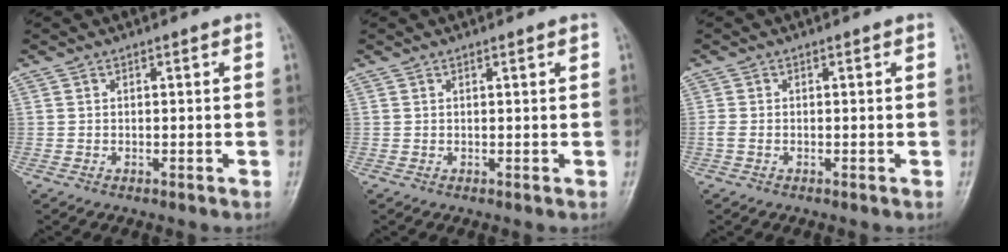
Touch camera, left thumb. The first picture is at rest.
{"total": 0.6, "force": [0.4, 0.0, 0.4], "torque": [-0.009, -0.002, 0.007]}
{"total": 1.4, "force": [-0.3, 0.9, 1.0], "torque": [-0.020, 0.006, -0.004]}